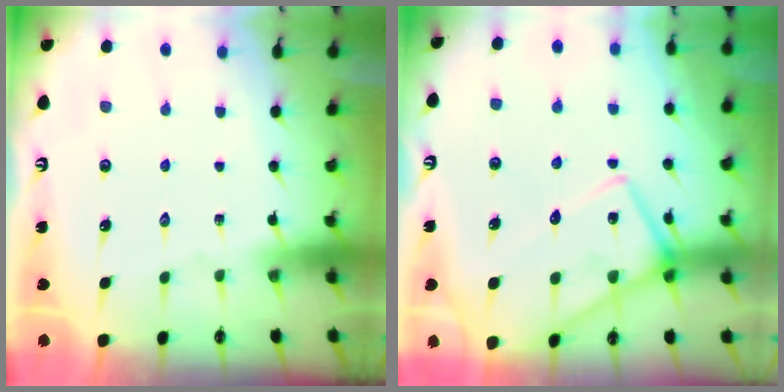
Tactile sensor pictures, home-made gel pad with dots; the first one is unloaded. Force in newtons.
{"total": 13.4, "press": 13.3, "slide": 1.2}